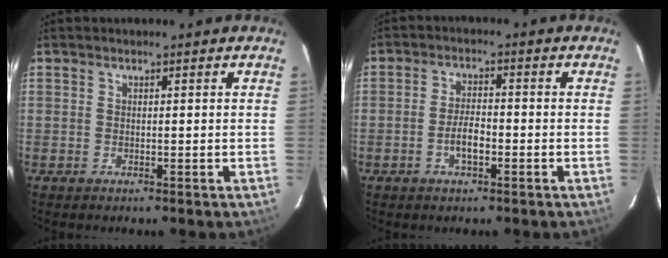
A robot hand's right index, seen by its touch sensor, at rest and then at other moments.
{"total": 4.0, "force": [-1.7, 1.5, 3.3], "torque": [-0.068, 0.005, -0.030]}